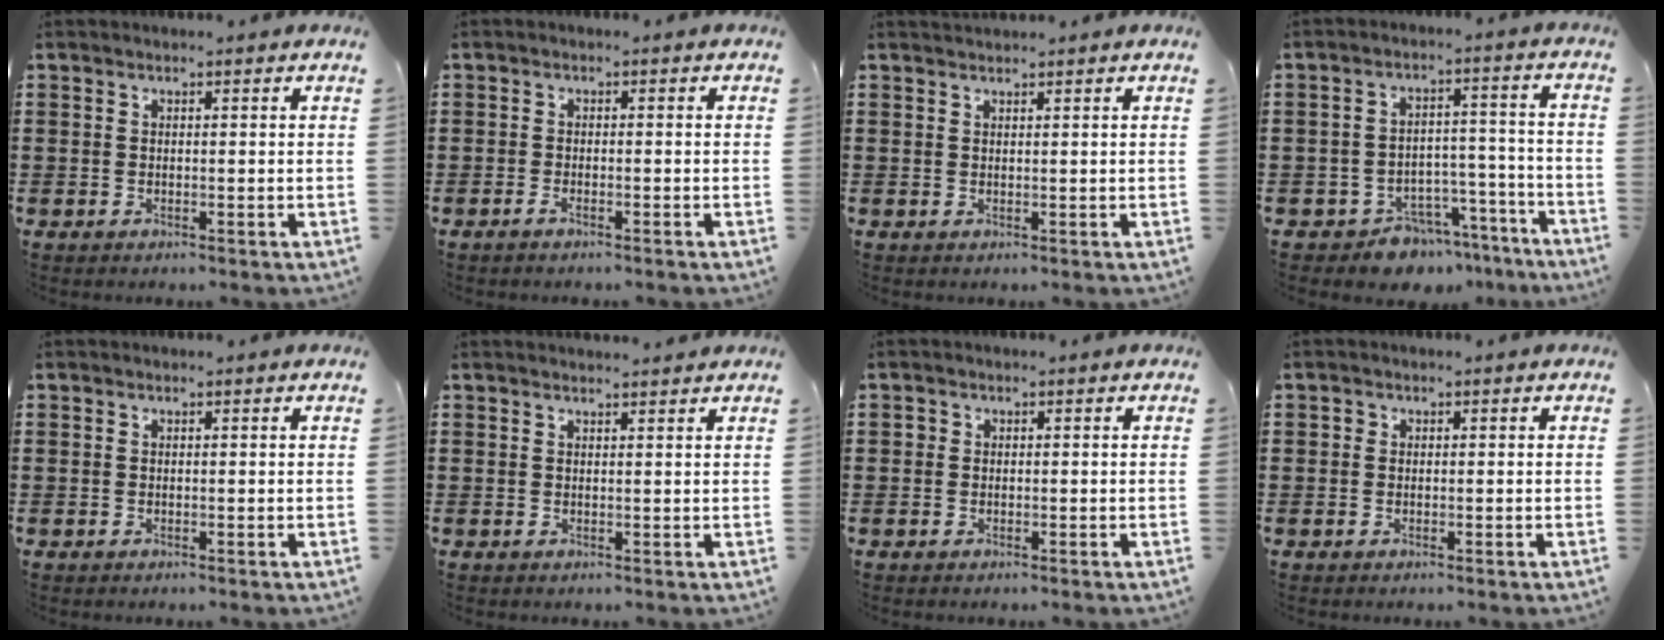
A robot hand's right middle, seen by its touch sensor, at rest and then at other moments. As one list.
[{"total": 0.9, "force": [-0.6, 0.0, 0.7], "torque": [-0.013, -0.003, -0.011]}, {"total": 0.9, "force": [0.9, 0.1, 0.0], "torque": [-0.001, -0.001, 0.017]}, {"total": 5.9, "force": [-5.5, 2.0, 1.0], "torque": [-0.017, 0.025, -0.106]}, {"total": 0.0}, {"total": 1.4, "force": [1.4, 0.0, 0.2], "torque": [0.002, -0.002, 0.024]}, {"total": 0.7, "force": [0.1, 0.7, 0.1], "torque": [-0.004, 0.006, 0.001]}, {"total": 0.6, "force": [0.2, 0.6, 0.0], "torque": [-0.001, 0.005, 0.003]}]